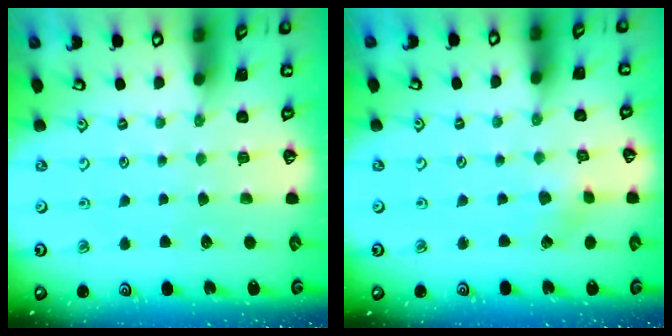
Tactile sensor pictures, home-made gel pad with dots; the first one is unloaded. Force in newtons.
{"total": 1.8, "press": 1.8, "slide": 0.1}